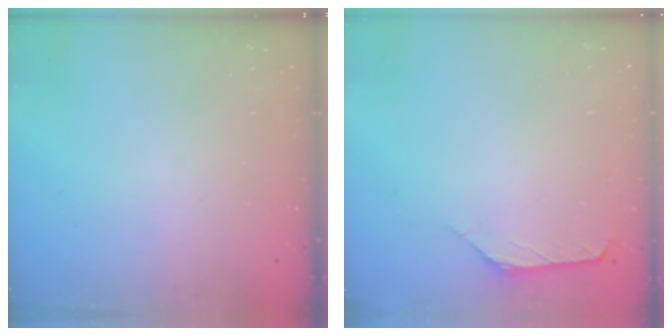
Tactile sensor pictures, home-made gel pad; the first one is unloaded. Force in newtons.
{"total": 1.7, "press": 1.7, "slide": 0.4}